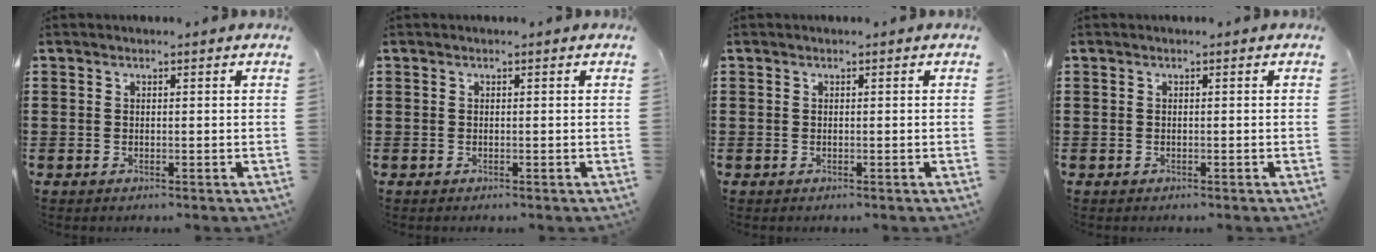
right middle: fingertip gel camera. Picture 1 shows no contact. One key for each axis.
{"total": 0.0}
{"total": 0.0}
{"total": 0.0}